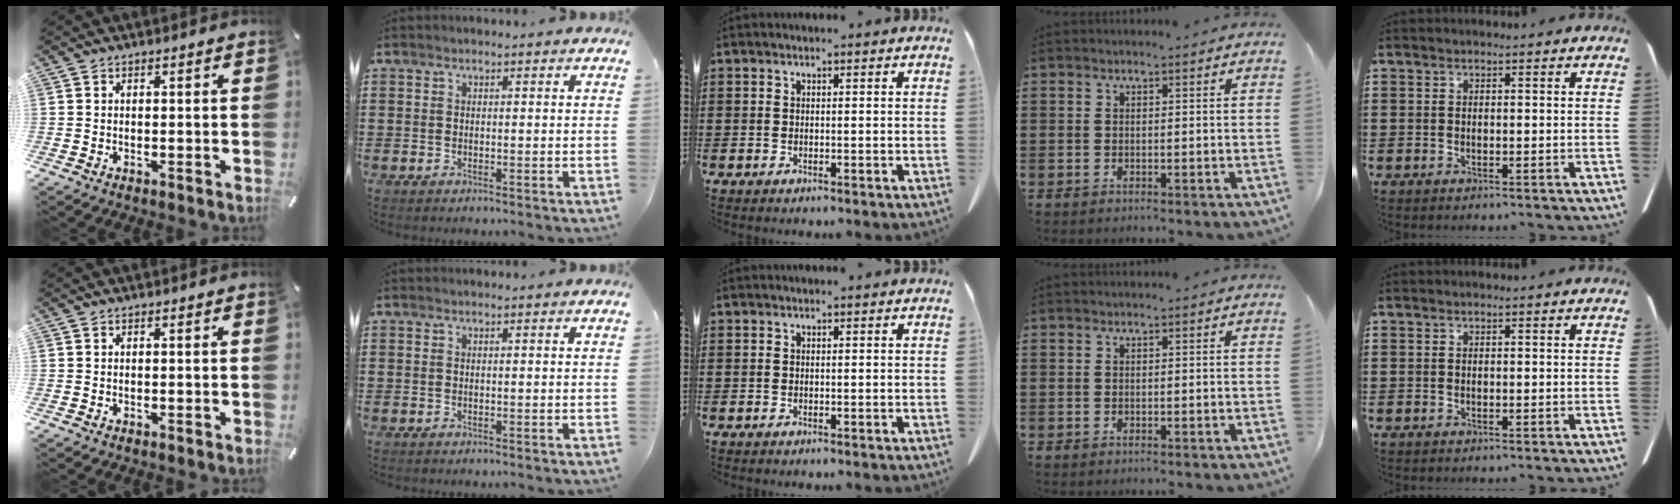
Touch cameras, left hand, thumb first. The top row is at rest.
{}